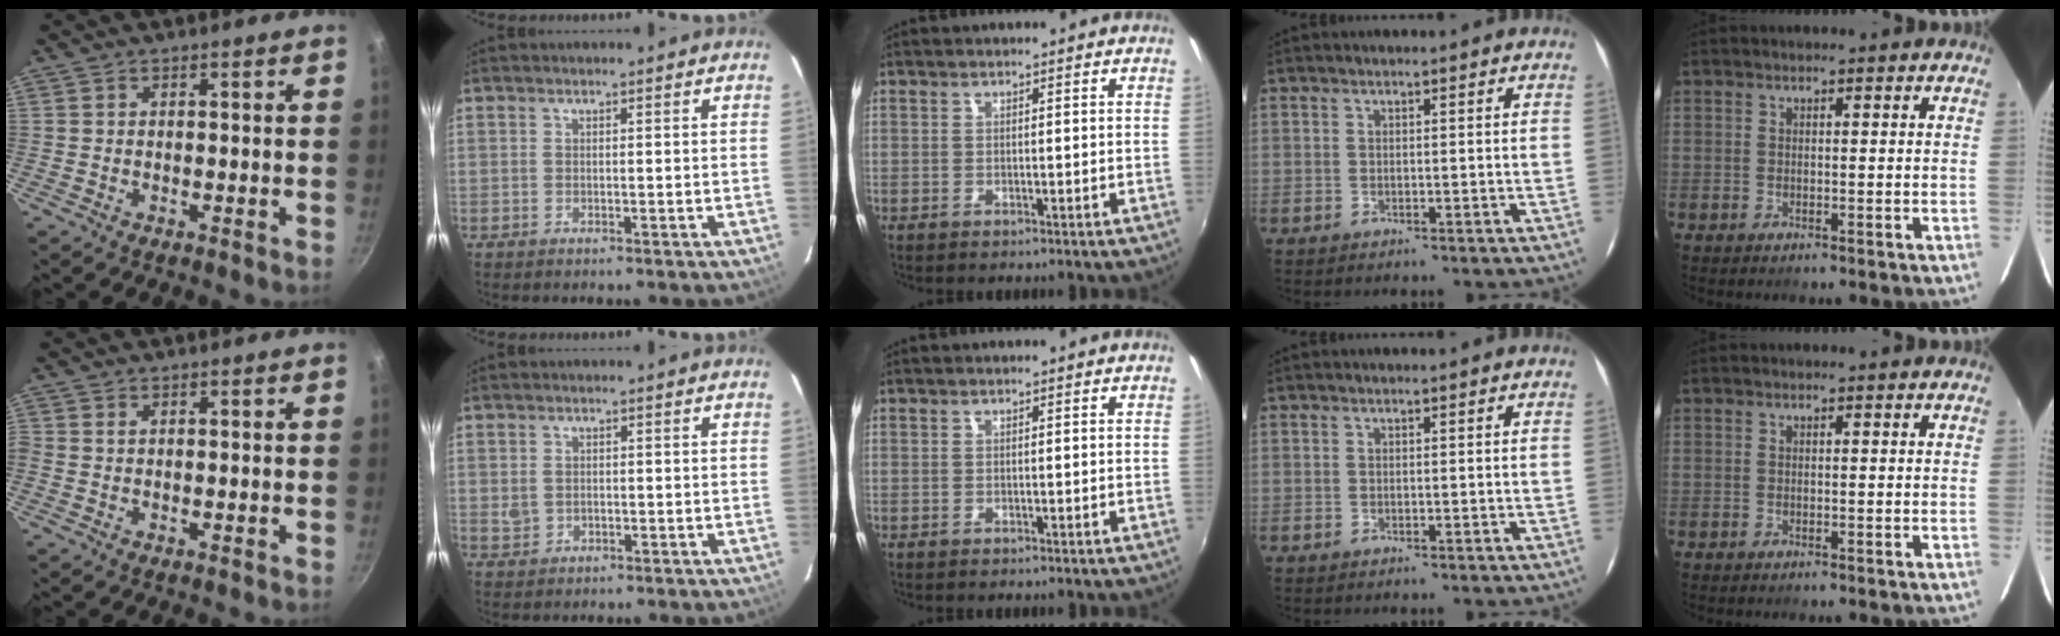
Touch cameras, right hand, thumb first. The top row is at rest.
{"thumb": {"total": 0.6, "force": [0.2, 0.5, 0.3], "torque": [-0.006, 0.001, 0.002]}, "index": {"total": 2.4, "force": [-0.2, 2.1, 1.1], "torque": [-0.022, 0.003, 0.000]}}